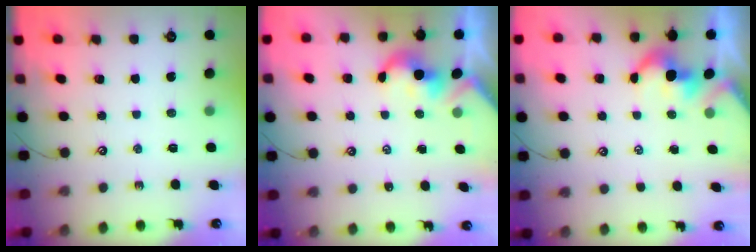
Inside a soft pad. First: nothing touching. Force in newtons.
{"total": 2.0, "press": 2.0, "slide": 0.4}
{"total": 0.0}